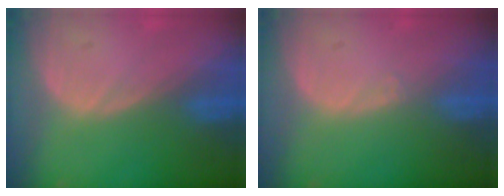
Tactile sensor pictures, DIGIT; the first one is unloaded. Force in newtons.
{"total": 0.6, "press": 0.4, "slide": 0.4}